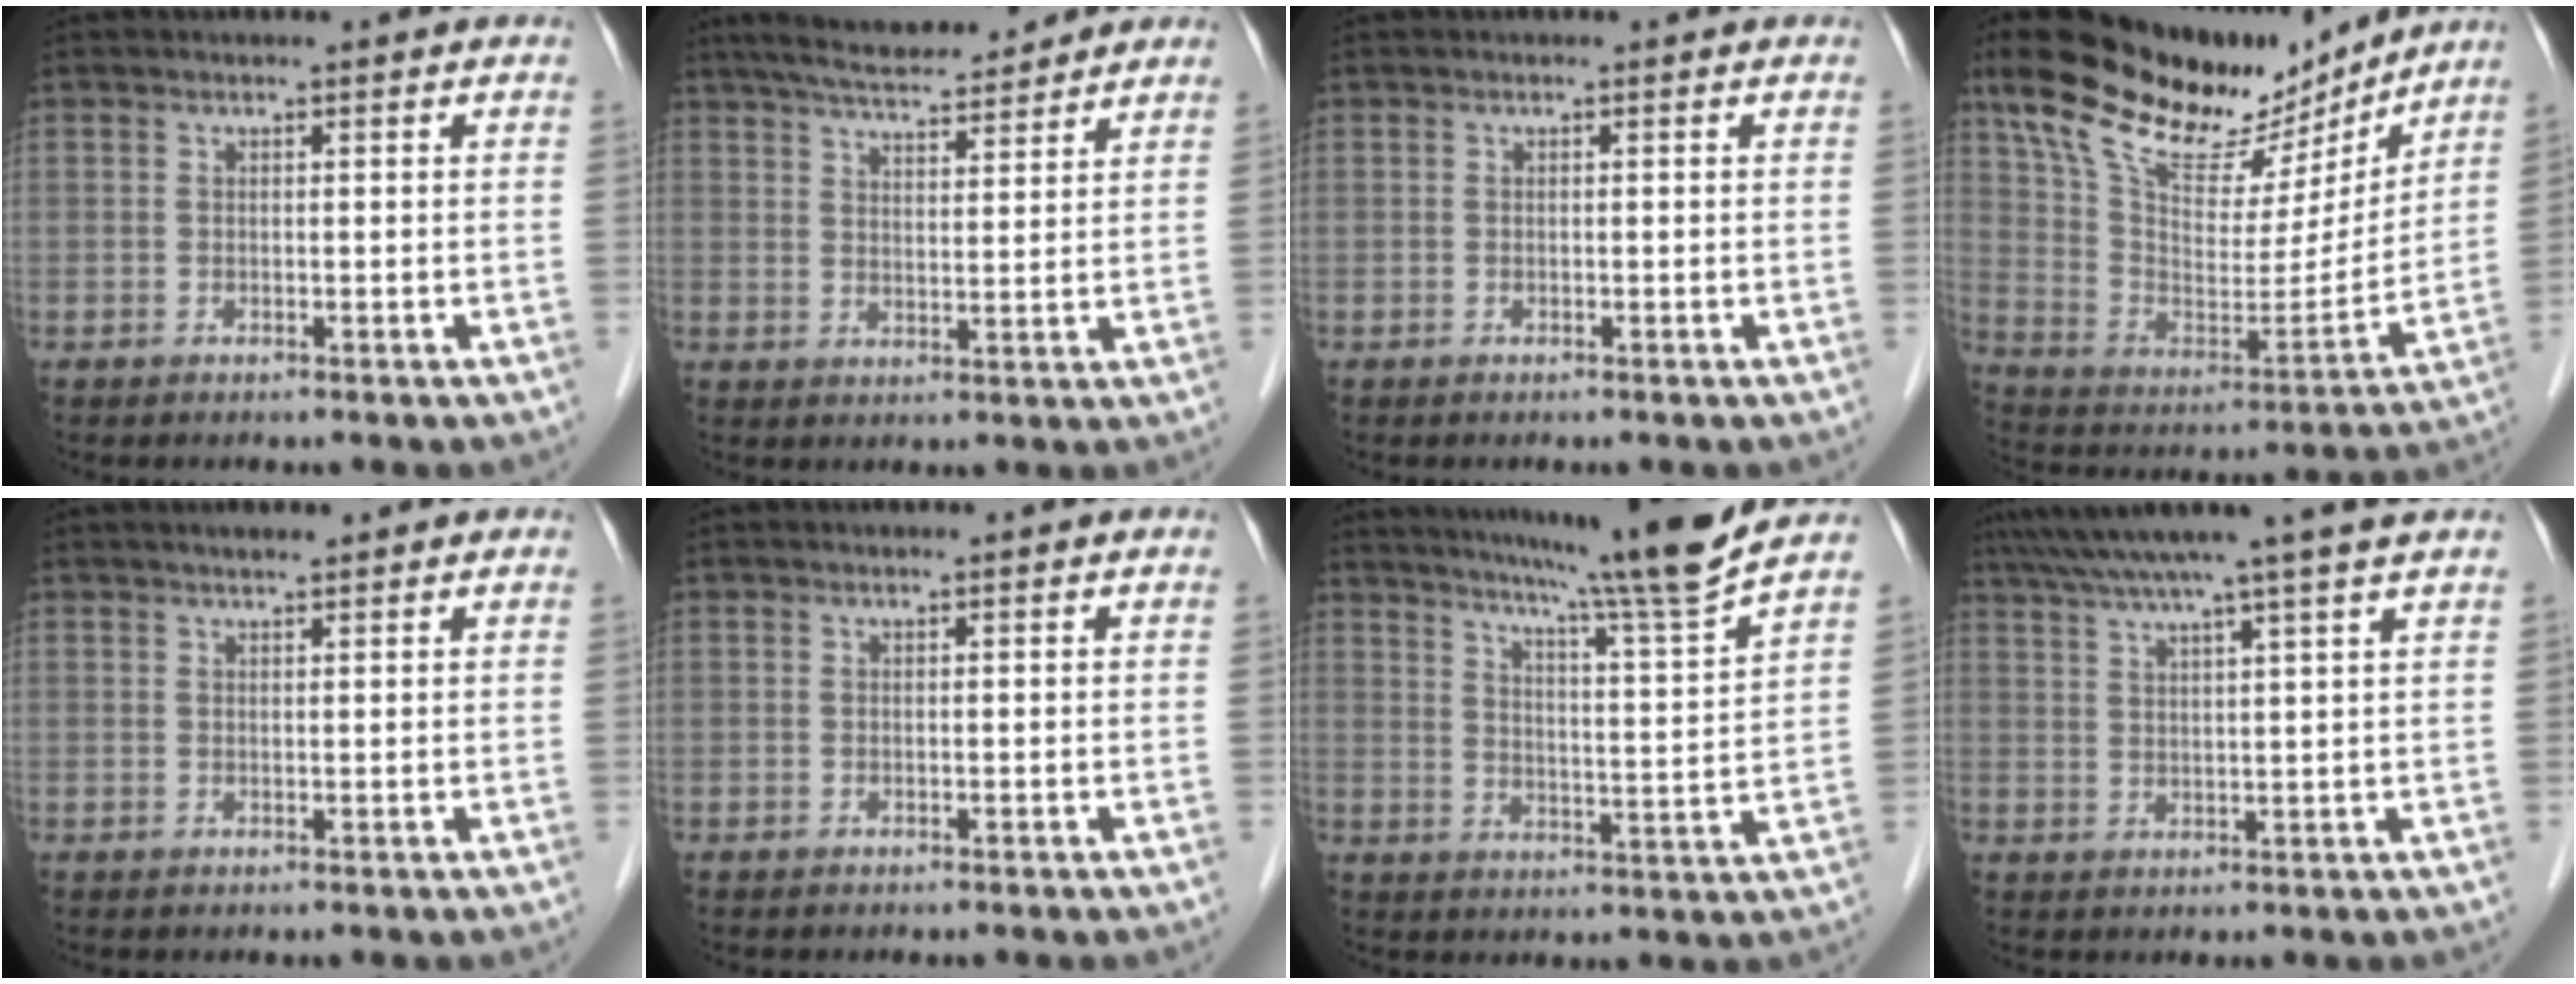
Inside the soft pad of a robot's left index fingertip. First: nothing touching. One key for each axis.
{"total": 10.8, "fx": 9.7, "fy": 1.3, "fz": 4.7, "tx": -0.079, "ty": 0.019, "tz": 0.149}
{"total": 0.0}
{"total": 21.7, "fx": 17.2, "fy": 6.4, "fz": 11.6, "tx": -0.203, "ty": 0.004, "tz": 0.292}
{"total": 1.7, "fx": 1.4, "fy": 0.2, "fz": 1.0, "tx": -0.021, "ty": 0.006, "tz": 0.025}
{"total": 0.0}
{"total": 14.8, "fx": 12.7, "fy": -2.9, "fz": 7.1, "tx": -0.117, "ty": -0.039, "tz": 0.176}
{"total": 10.6, "fx": 8.7, "fy": -2.4, "fz": 5.6, "tx": -0.092, "ty": 0.009, "tz": 0.123}